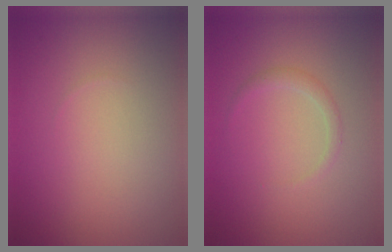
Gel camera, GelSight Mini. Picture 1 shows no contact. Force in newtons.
{"total": 1.0, "press": 1.0, "slide": 0.1}